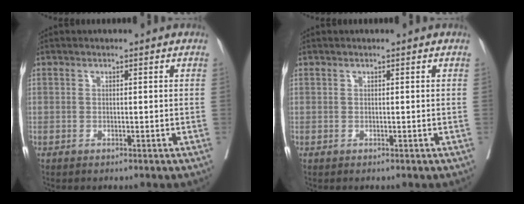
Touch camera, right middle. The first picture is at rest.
{"total": 0.0}